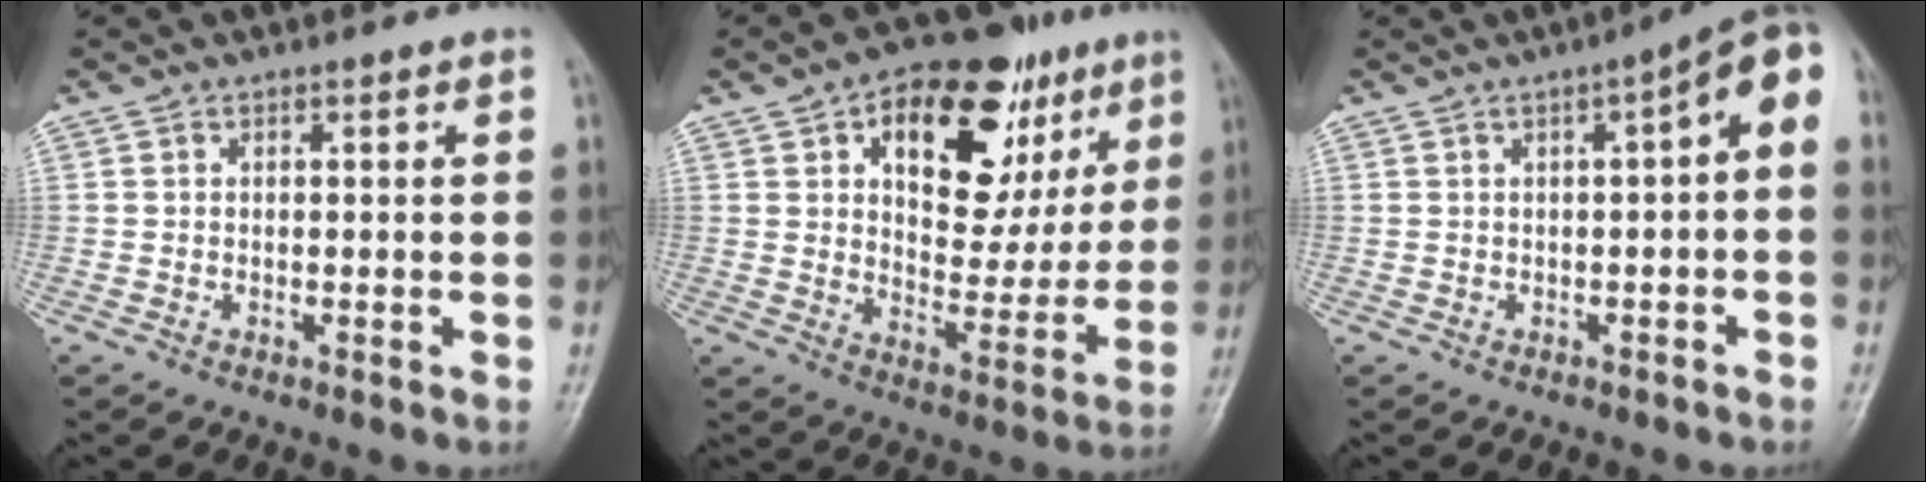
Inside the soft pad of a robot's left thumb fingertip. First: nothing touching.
{"total": 21.8, "force": [9.6, 12.2, 15.3], "torque": [-0.163, -0.018, 0.142]}
{"total": 7.0, "force": [0.5, 2.2, 6.7], "torque": [-0.078, 0.034, -0.004]}